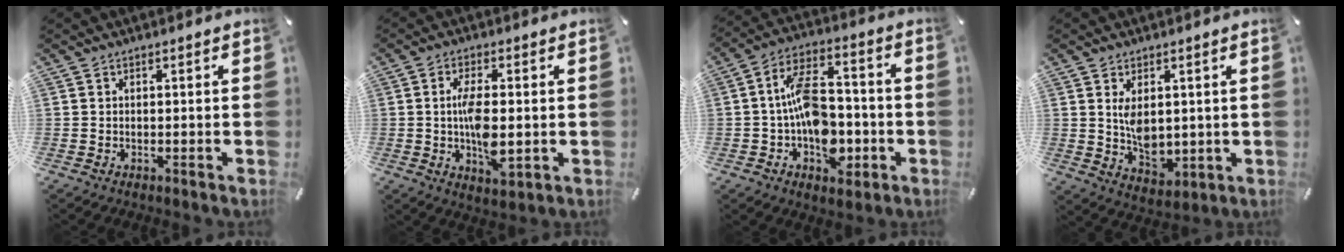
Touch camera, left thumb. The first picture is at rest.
{"total": 9.0, "force": [-0.2, 3.9, 8.1], "torque": [-0.161, -0.006, -0.005]}
{"total": 14.3, "force": [-3.2, 9.2, 10.5], "torque": [-0.191, 0.019, -0.055]}
{"total": 7.0, "force": [1.8, 4.6, 4.9], "torque": [-0.087, -0.012, 0.032]}